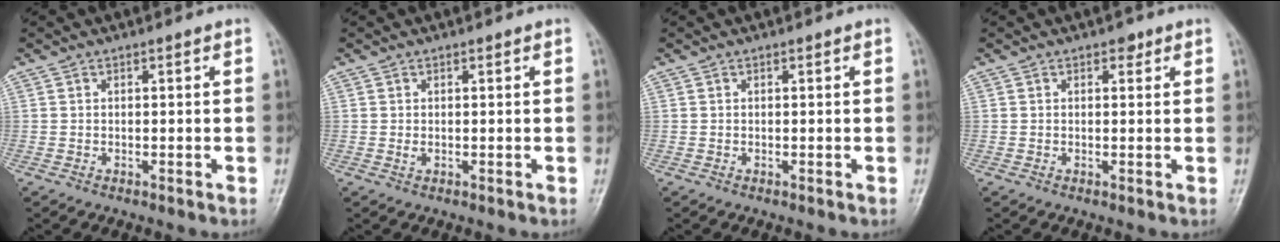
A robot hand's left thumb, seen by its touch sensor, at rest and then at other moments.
{"total": 0.9, "force": [0.2, 0.5, 0.7], "torque": [-0.011, -0.001, 0.007]}
{"total": 0.0}
{"total": 1.5, "force": [0.9, 0.9, 0.7], "torque": [0.000, -0.002, 0.008]}